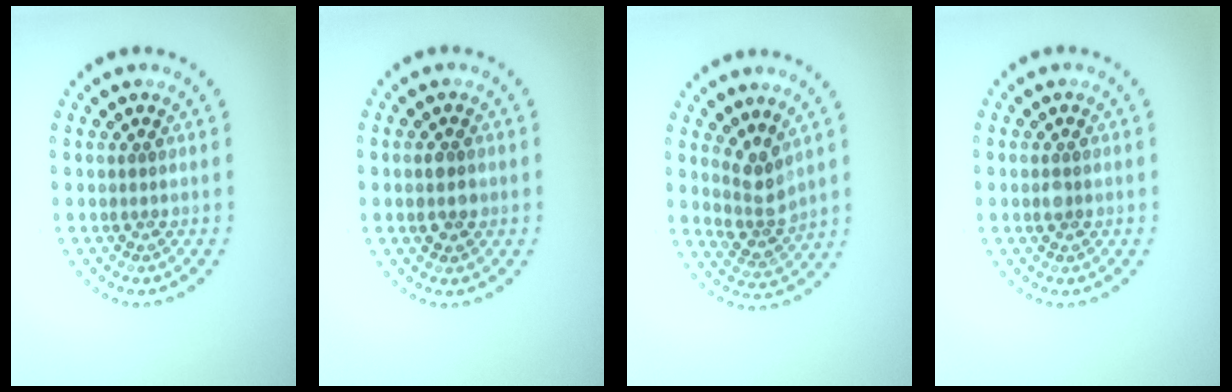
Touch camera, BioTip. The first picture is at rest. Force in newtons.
{"total": 2.2, "press": 2.2, "slide": 0.0}
{"total": 2.7, "press": 2.1, "slide": 1.8}
{"total": 0.9, "press": 0.9, "slide": 0.1}